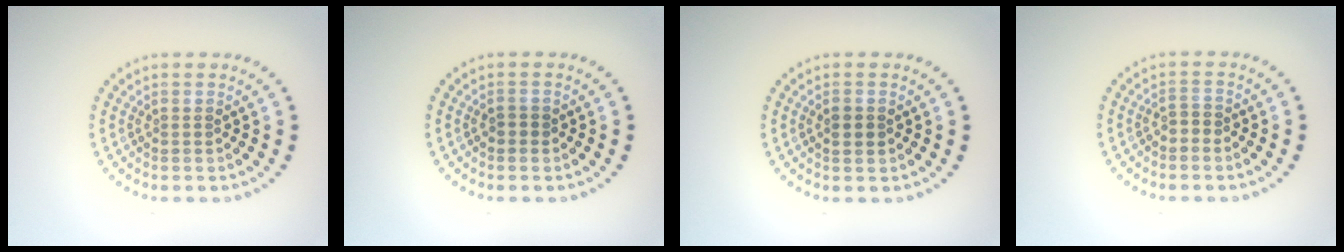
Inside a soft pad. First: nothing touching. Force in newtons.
{"total": 0.9, "press": 0.9, "slide": 0.1}
{"total": 1.7, "press": 1.7, "slide": 0.1}
{"total": 0.9, "press": 0.7, "slide": 0.6}